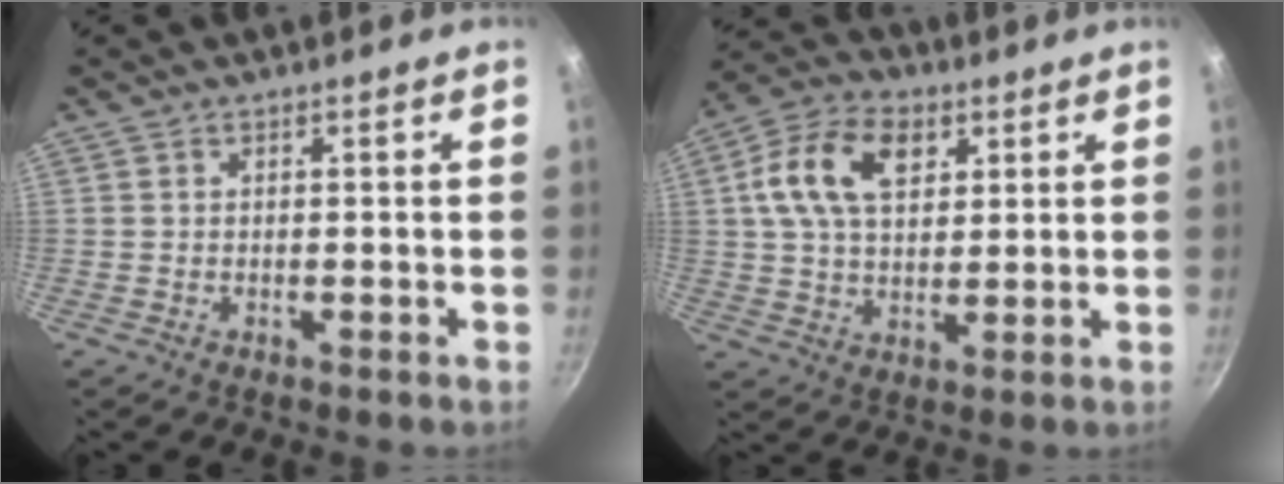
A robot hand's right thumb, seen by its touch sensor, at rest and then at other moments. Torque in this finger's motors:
{"motor_torque": [-0.69, 0.84, 0.61, -0.24, 0.29]}